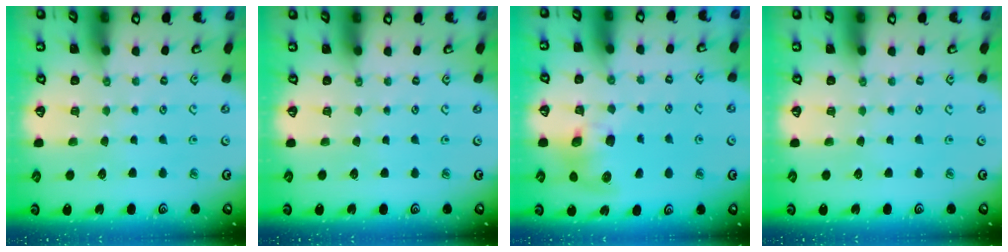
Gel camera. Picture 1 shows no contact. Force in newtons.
{"total": 0.0}
{"total": 8.7, "press": 8.6, "slide": 1.3}
{"total": 0.0}